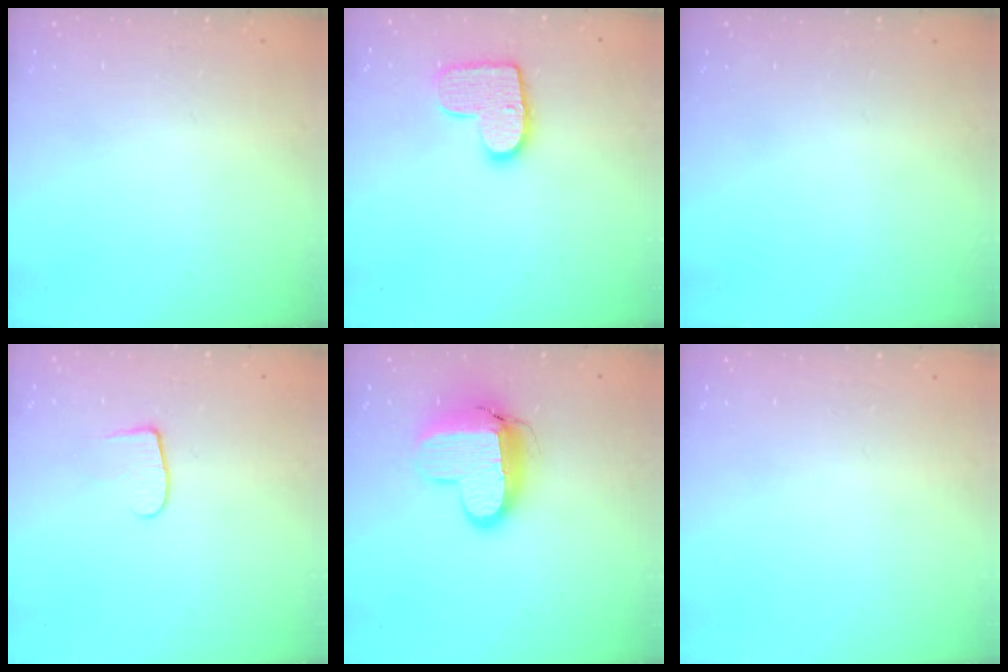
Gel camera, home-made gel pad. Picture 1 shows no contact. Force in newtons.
{"total": 11.8, "press": 11.7, "slide": 0.6}
{"total": 0.0}
{"total": 6.1, "press": 6.0, "slide": 0.6}
{"total": 13.3, "press": 13.3, "slide": 1.0}
{"total": 0.0}